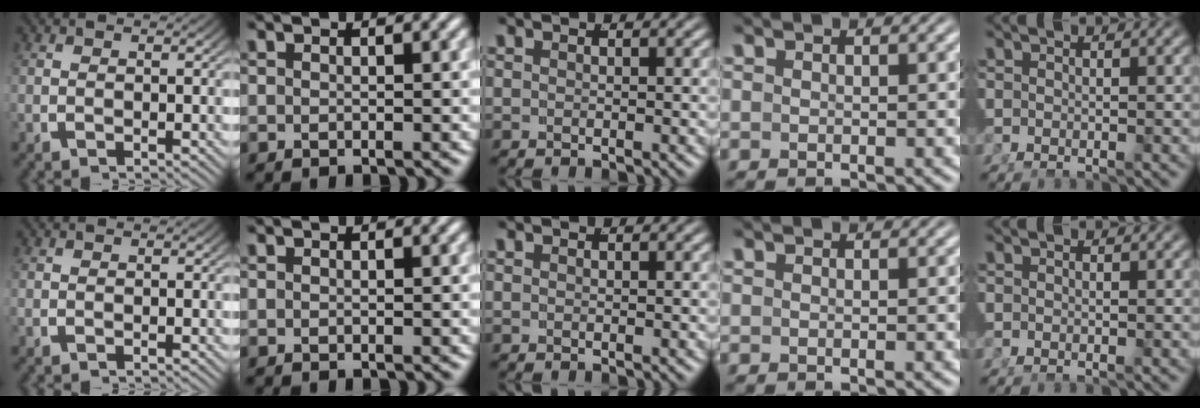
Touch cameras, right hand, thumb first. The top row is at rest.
{}